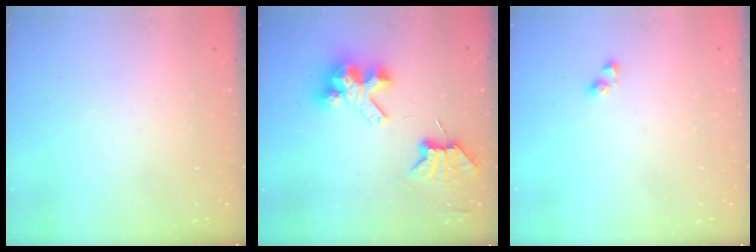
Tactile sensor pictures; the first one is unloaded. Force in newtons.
{"total": 7.7, "press": 7.7, "slide": 1.0}
{"total": 2.8, "press": 2.8, "slide": 0.3}